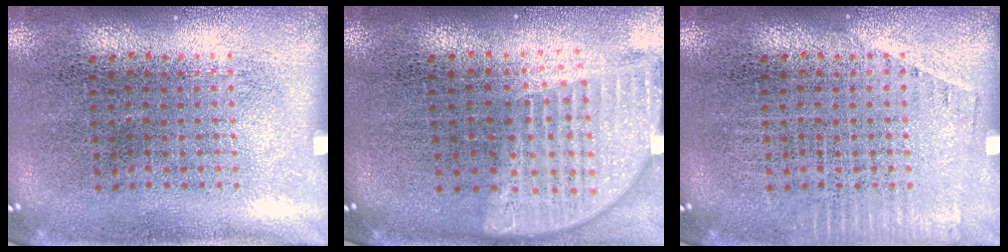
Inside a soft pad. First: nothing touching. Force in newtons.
{"total": 2.0, "press": 1.6, "slide": 1.2}
{"total": 0.9, "press": 0.8, "slide": 0.2}